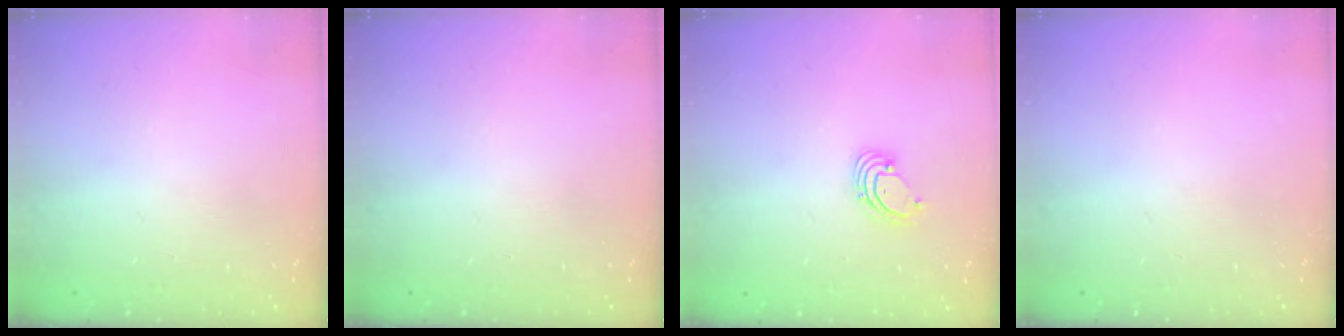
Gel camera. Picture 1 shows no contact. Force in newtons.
{"total": 0.0}
{"total": 1.6, "press": 1.6, "slide": 0.1}
{"total": 0.0}